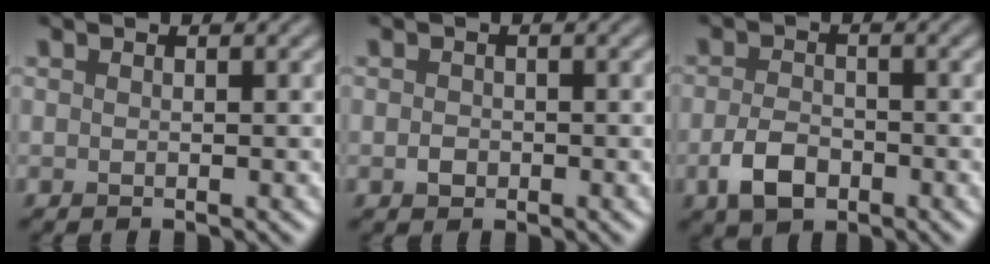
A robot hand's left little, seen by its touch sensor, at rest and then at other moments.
{"total": 1.2, "force": [-0.4, 1.0, 0.5], "torque": [-0.007, -0.002, -0.013]}
{"total": 3.5, "force": [-1.7, 2.1, 2.2], "torque": [-0.046, -0.002, -0.037]}